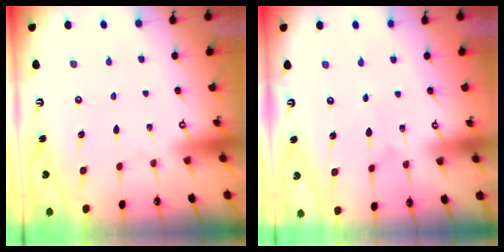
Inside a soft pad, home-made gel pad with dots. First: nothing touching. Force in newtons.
{"total": 1.9, "press": 1.9, "slide": 0.2}